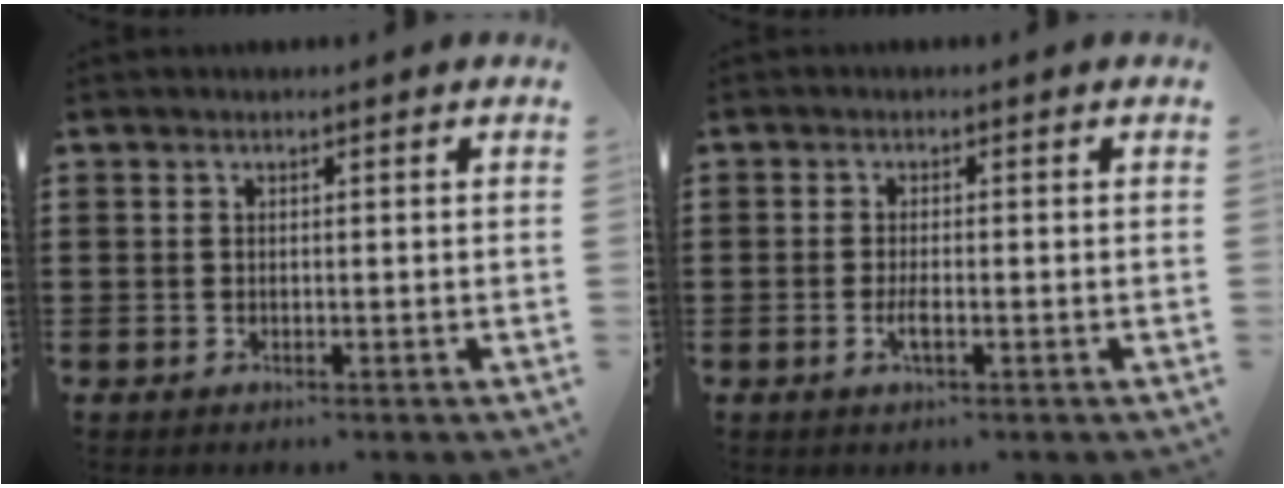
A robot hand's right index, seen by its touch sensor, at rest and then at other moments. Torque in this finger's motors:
{"motor_torque": [2.14, 0.00, 0.10, 0.02]}